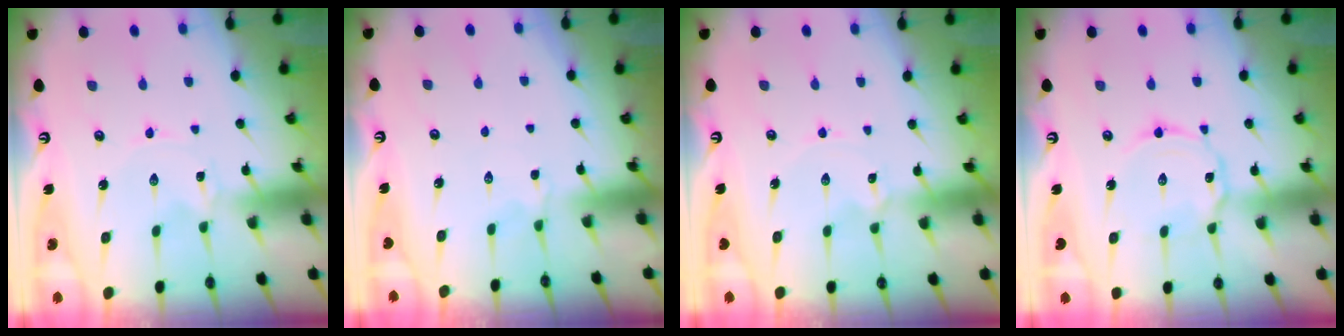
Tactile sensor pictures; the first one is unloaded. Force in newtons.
{"total": 2.1, "press": 1.9, "slide": 0.9}
{"total": 0.0}
{"total": 6.2, "press": 6.2, "slide": 0.5}